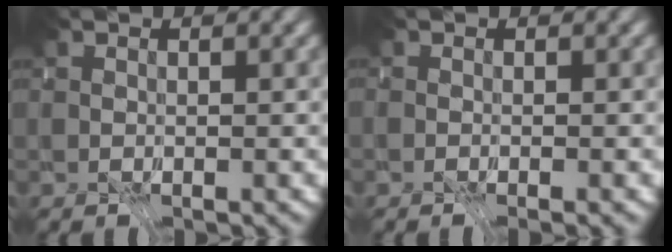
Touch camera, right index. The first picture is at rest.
{"total": 1.3, "force": [-0.7, -0.9, -0.6], "torque": [0.015, -0.002, -0.020]}